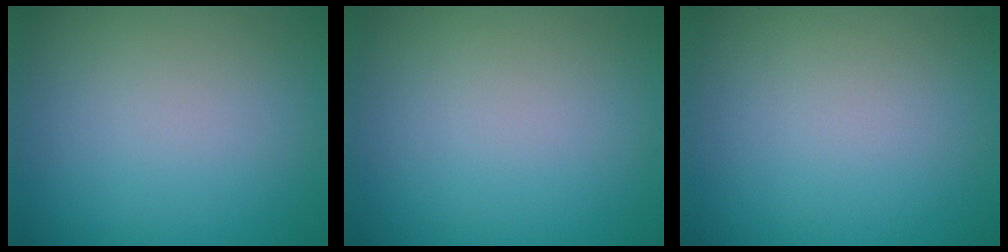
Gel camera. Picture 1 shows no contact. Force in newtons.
{"total": 0.0}
{"total": 0.0}